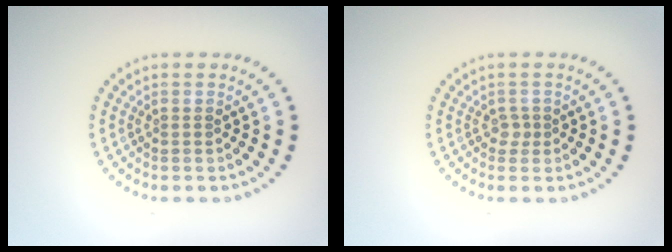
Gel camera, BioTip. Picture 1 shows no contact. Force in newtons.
{"total": 0.9, "press": 0.7, "slide": 0.5}